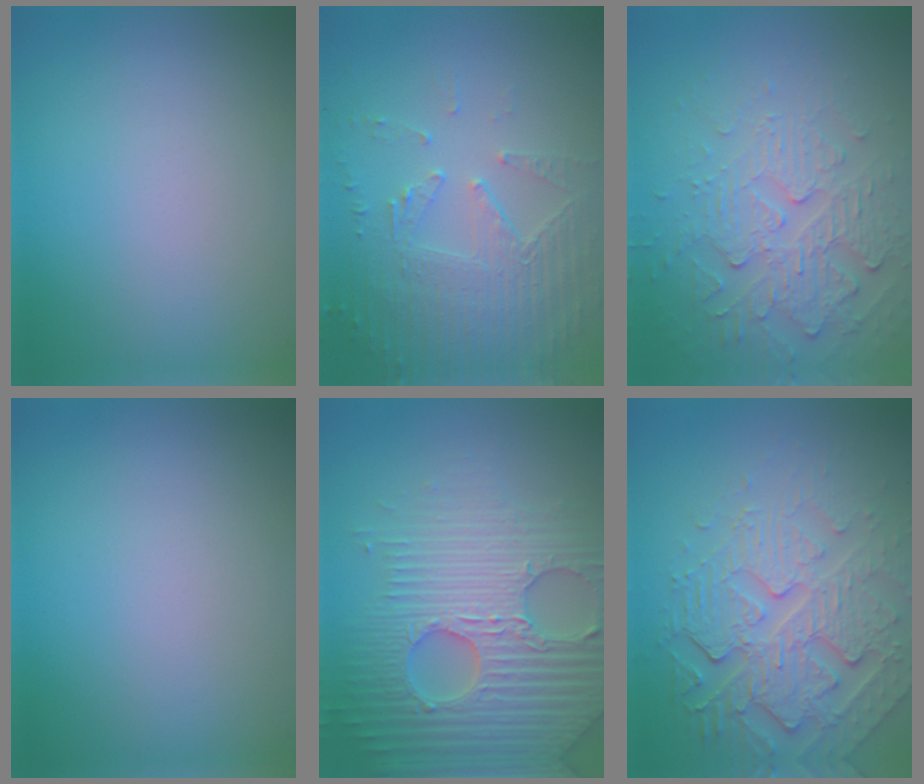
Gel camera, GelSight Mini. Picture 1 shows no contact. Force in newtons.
{"total": 5.8, "press": 3.8, "slide": 4.3}
{"total": 4.2, "press": 3.5, "slide": 2.3}
{"total": 0.0}
{"total": 7.1, "press": 6.8, "slide": 1.8}
{"total": 6.9, "press": 5.1, "slide": 4.7}